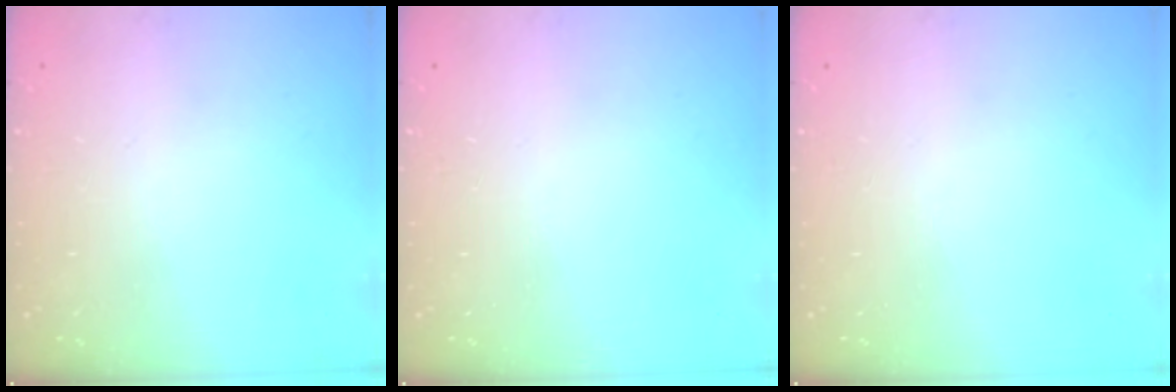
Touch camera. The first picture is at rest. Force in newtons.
{"total": 0.0}
{"total": 0.0}